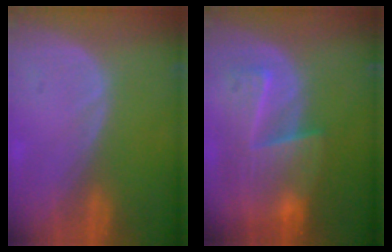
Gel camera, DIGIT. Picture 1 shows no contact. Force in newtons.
{"total": 9.1, "press": 8.2, "slide": 3.9}